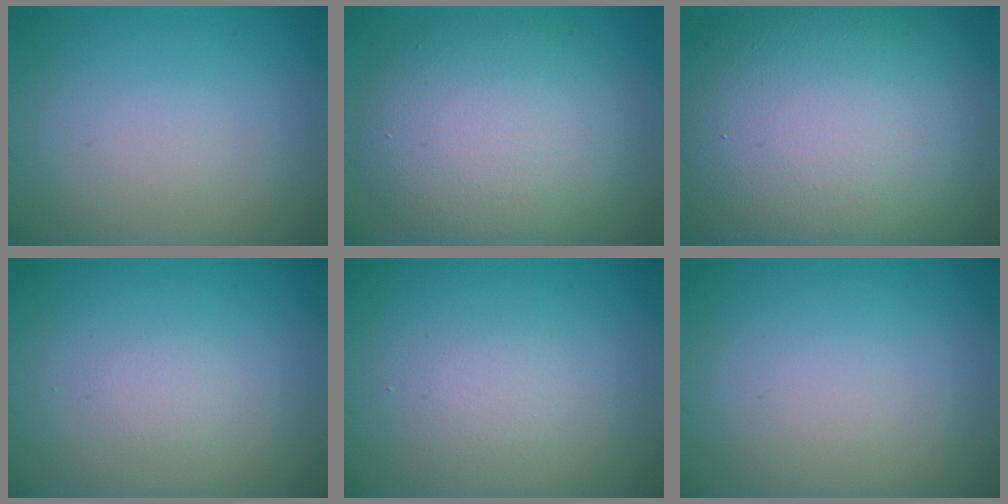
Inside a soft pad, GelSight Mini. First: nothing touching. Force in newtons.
{"total": 8.4, "press": 8.4, "slide": 0.7}
{"total": 15.2, "press": 15.2, "slide": 0.5}
{"total": 0.9, "press": 0.9, "slide": 0.1}
{"total": 1.4, "press": 1.4, "slide": 0.1}
{"total": 0.0}